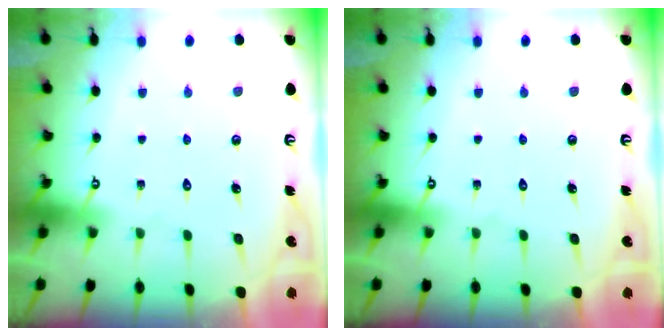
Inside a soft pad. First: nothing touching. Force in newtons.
{"total": 0.0}